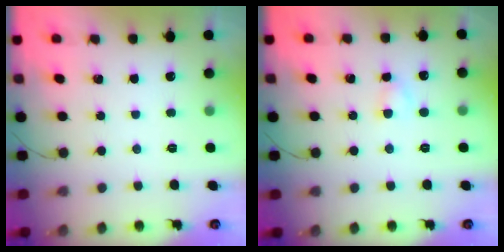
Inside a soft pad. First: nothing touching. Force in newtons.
{"total": 2.8, "press": 2.6, "slide": 1.1}